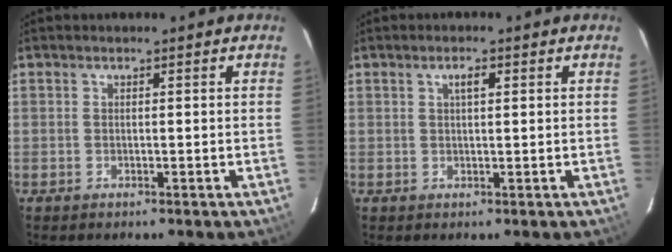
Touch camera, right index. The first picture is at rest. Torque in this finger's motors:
{"motor_torque": [0.10, -0.05, 0.10, 0.03]}